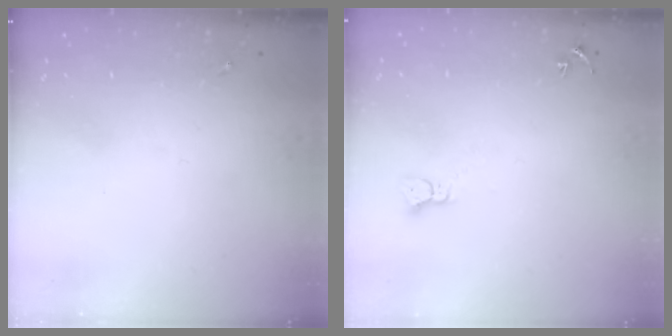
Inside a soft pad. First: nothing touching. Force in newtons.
{"total": 2.3, "press": 2.3, "slide": 0.3}